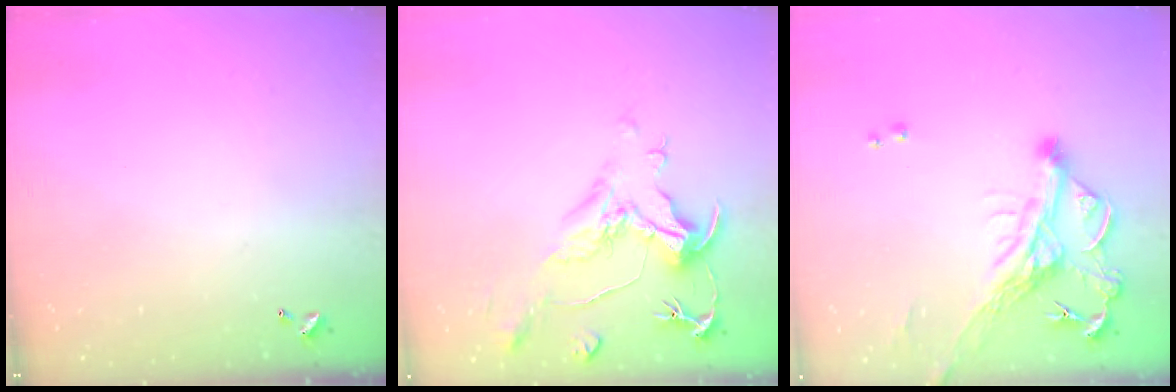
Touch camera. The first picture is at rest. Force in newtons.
{"total": 1.8, "press": 0.8, "slide": 1.5}
{"total": 5.2, "press": 4.8, "slide": 1.8}